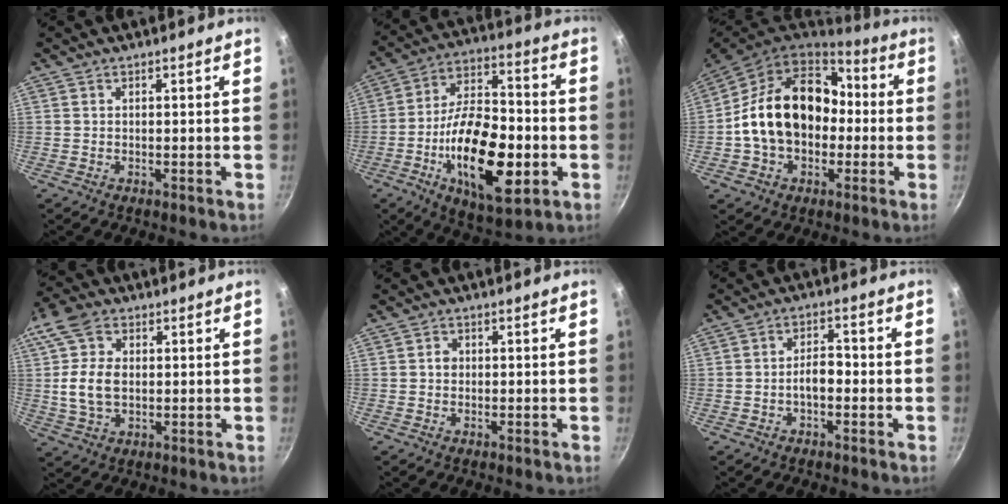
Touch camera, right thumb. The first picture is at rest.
{"total": 22.5, "force": [-5.8, 10.5, 19.1], "torque": [-0.306, 0.027, -0.098]}
{"total": 20.2, "force": [-0.4, 15.0, 13.5], "torque": [-0.205, 0.051, -0.009]}
{"total": 10.8, "force": [1.2, 7.4, 7.7], "torque": [-0.146, 0.007, 0.014]}
{"total": 1.5, "force": [0.0, 1.4, 0.7], "torque": [-0.007, 0.006, -0.001]}
{"total": 4.2, "force": [-1.3, 2.3, 3.3], "torque": [-0.041, 0.023, -0.025]}